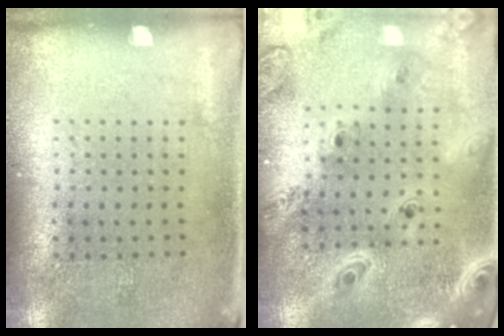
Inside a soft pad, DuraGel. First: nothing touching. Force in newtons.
{"total": 3.5, "press": 2.8, "slide": 2.1}